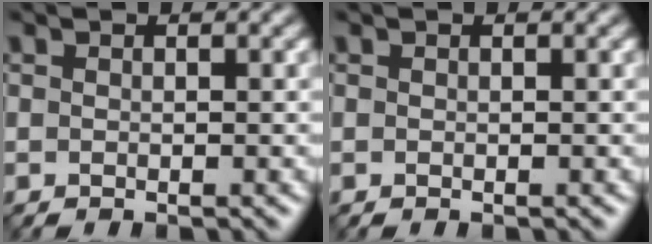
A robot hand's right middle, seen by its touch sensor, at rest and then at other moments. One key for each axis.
{"total": 0.0}